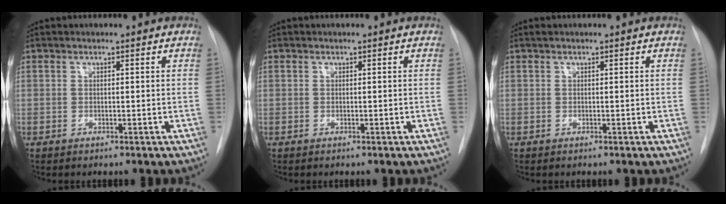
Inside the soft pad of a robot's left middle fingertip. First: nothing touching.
{"total": 0.7, "force": [-0.1, -0.4, -0.6], "torque": [0.017, -0.004, -0.003]}
{"total": 0.7, "force": [0.1, -0.3, -0.6], "torque": [0.009, 0.003, 0.002]}